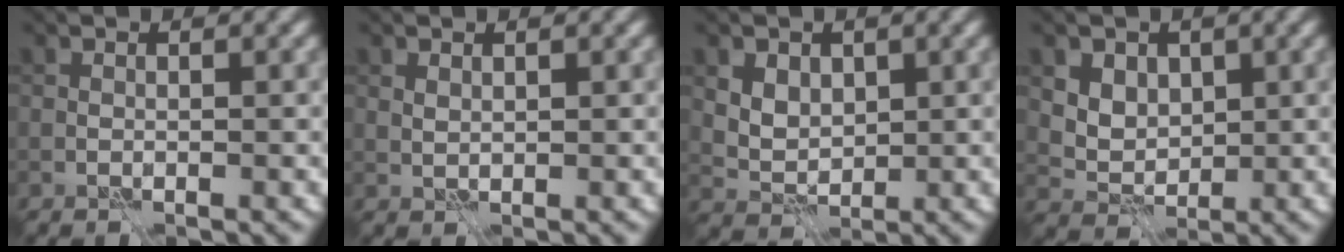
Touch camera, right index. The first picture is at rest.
{"total": 0.8, "force": [0.5, 0.4, 0.5], "torque": [-0.014, -0.001, 0.011]}
{"total": 4.1, "force": [1.6, 3.0, 2.3], "torque": [-0.044, 0.004, 0.035]}
{"total": 4.9, "force": [2.1, 3.8, 2.3], "torque": [-0.051, -0.002, 0.045]}